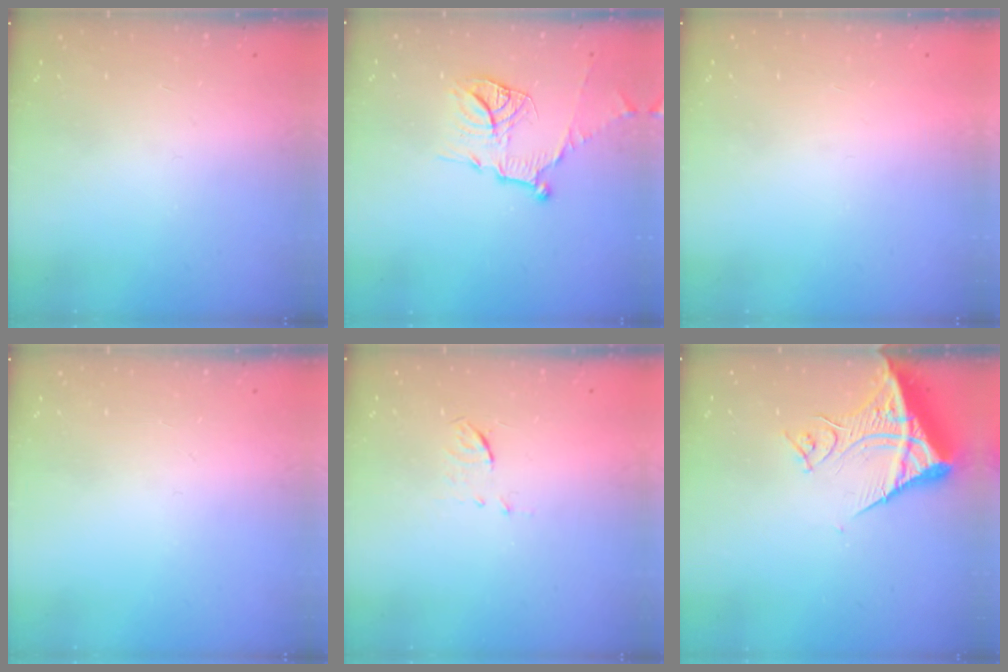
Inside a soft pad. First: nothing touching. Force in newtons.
{"total": 13.4, "press": 13.3, "slide": 1.2}
{"total": 1.6, "press": 1.6, "slide": 0.1}
{"total": 0.0}
{"total": 4.2, "press": 4.1, "slide": 0.9}
{"total": 13.5, "press": 13.3, "slide": 1.8}